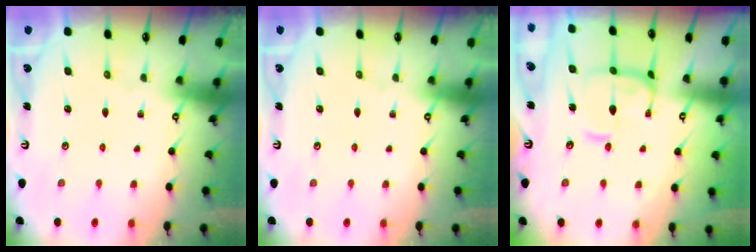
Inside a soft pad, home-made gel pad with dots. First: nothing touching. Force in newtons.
{"total": 0.0}
{"total": 7.5, "press": 7.4, "slide": 1.0}